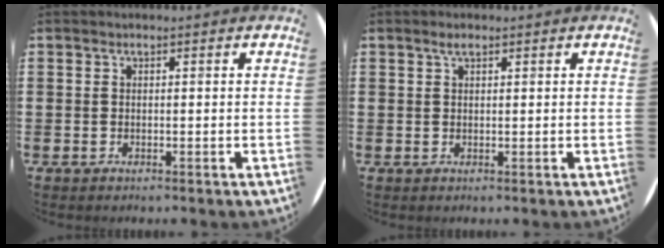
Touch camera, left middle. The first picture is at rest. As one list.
[{"total": 1.1, "force": [0.7, 0.3, 0.8], "torque": [-0.016, 0.004, 0.011]}]